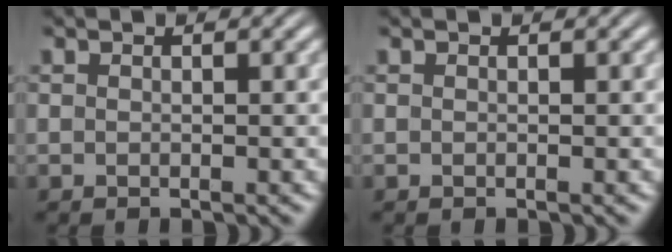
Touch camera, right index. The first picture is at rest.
{"total": 0.0}